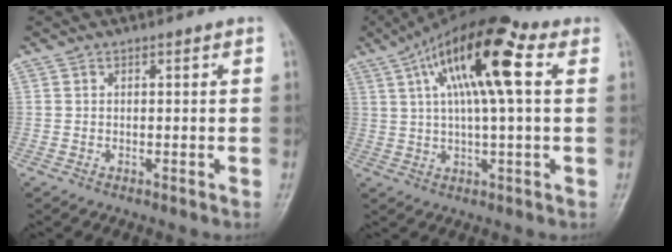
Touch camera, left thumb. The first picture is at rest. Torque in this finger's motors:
{"motor_torque": [0.77, 0.86, 2.29, -0.49, 0.54]}